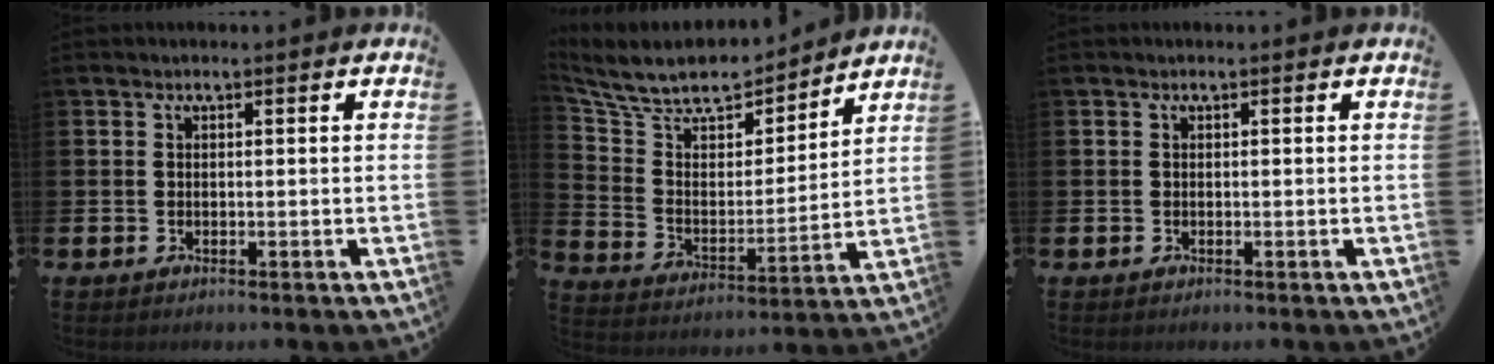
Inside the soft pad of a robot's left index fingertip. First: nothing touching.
{"total": 9.5, "force": [8.5, 3.3, 2.5], "torque": [-0.090, -0.063, 0.147]}
{"total": 0.0}